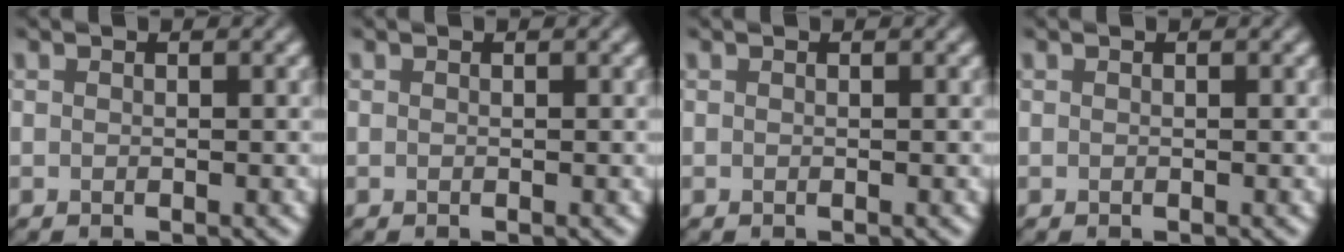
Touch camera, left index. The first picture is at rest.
{"total": 0.0}
{"total": 0.0}
{"total": 0.0}